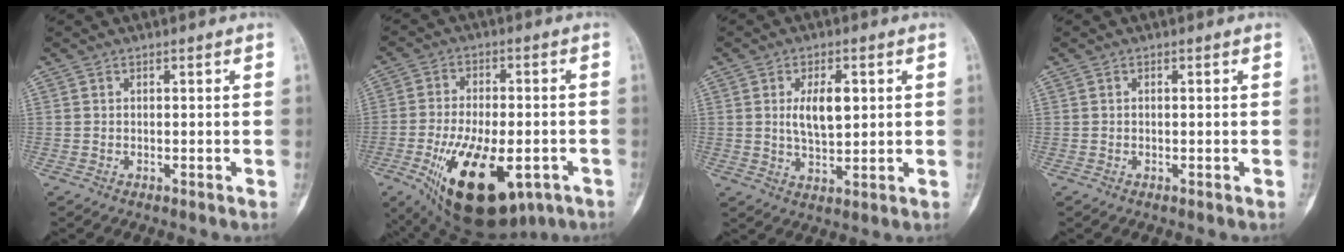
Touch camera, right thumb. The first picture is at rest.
{"total": 20.9, "force": [-8.5, 10.0, 16.3], "torque": [-0.265, 0.001, -0.114]}
{"total": 7.3, "force": [1.5, 3.5, 6.2], "torque": [-0.100, -0.009, 0.030]}
{"total": 0.0}